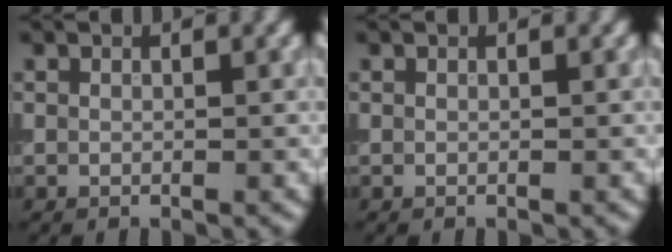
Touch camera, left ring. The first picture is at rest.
{"total": 0.0}